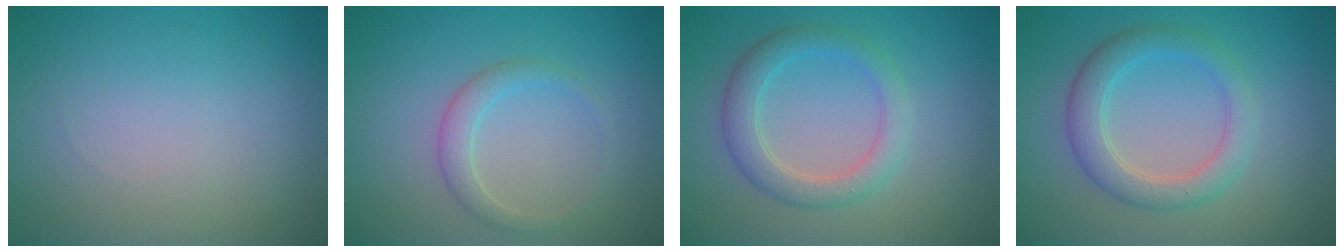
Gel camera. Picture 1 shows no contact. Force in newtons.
{"total": 1.9, "press": 1.9, "slide": 0.1}
{"total": 3.4, "press": 3.4, "slide": 0.3}
{"total": 3.7, "press": 3.7, "slide": 0.1}